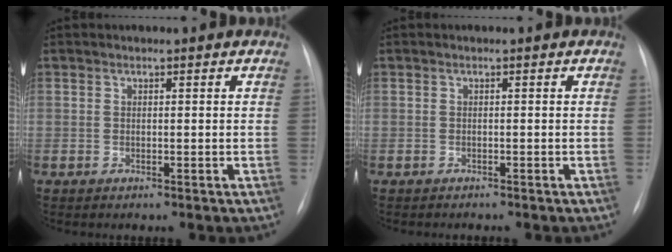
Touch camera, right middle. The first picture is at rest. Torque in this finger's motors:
{"motor_torque": [0.04, -0.19, -0.02, -0.01]}